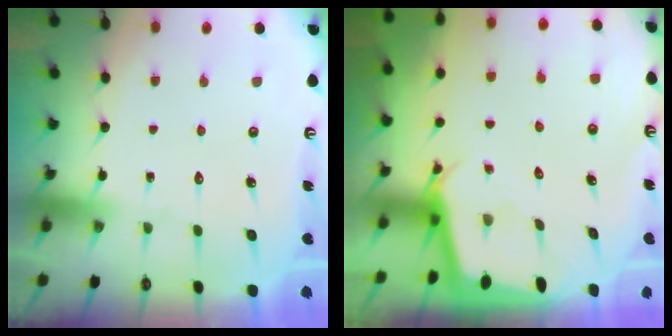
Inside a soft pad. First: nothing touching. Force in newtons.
{"total": 2.5, "press": 2.5, "slide": 0.2}